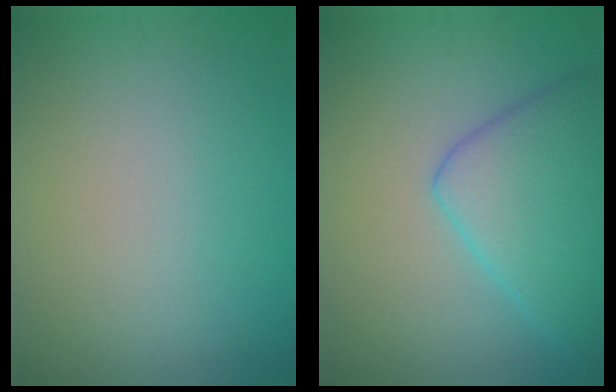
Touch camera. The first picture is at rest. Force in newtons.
{"total": 5.9, "press": 5.9, "slide": 0.2}